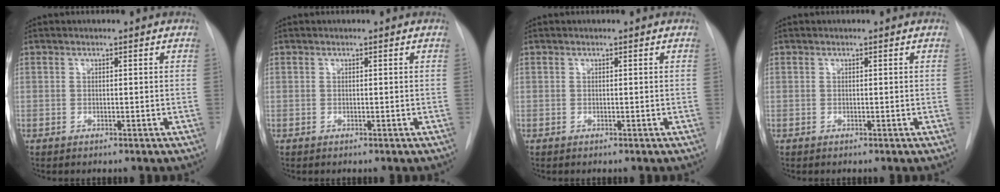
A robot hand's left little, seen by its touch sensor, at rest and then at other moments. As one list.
[{"total": 0.0}, {"total": 0.0}, {"total": 0.0}]